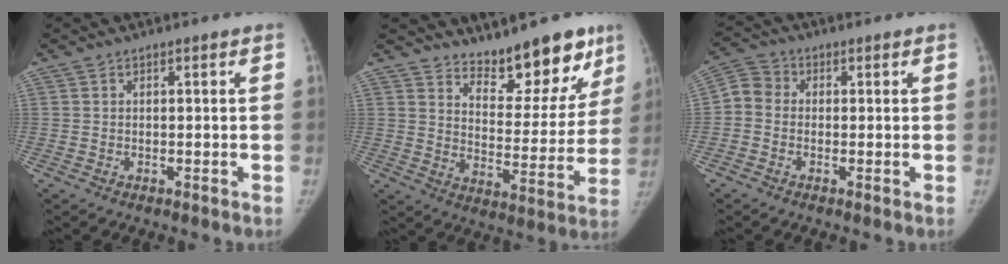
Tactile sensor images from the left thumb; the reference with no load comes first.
{"total": 14.4, "force": [11.3, 5.5, 7.0], "torque": [-0.040, -0.084, 0.171]}
{"total": 4.4, "force": [-0.3, 3.9, 2.2], "torque": [-0.033, 0.011, -0.022]}